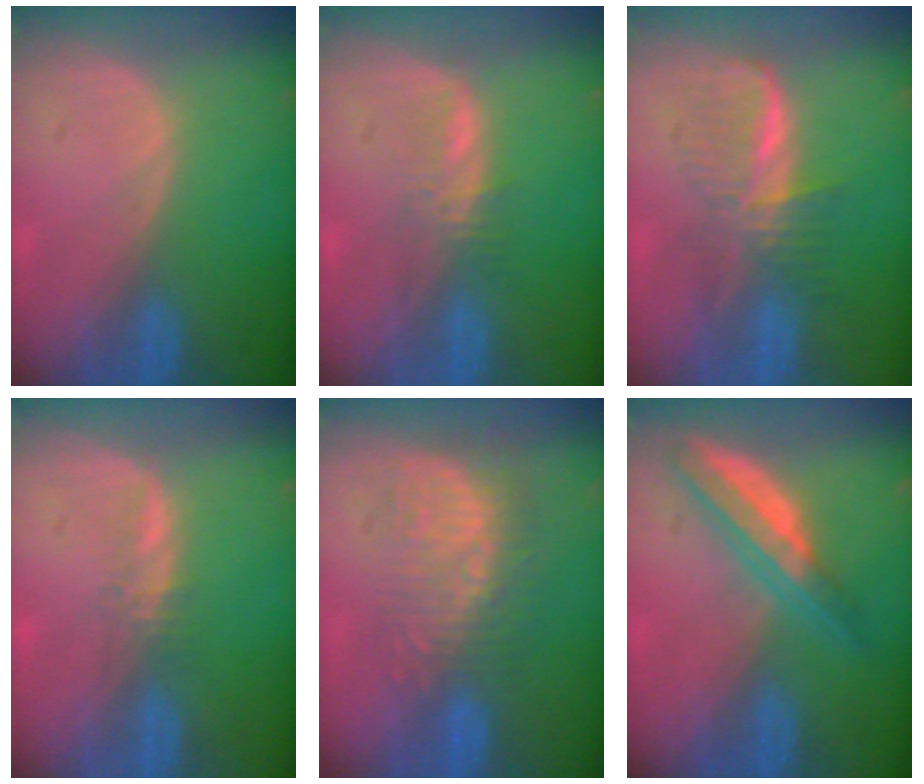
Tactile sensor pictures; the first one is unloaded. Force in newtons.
{"total": 2.9, "press": 2.9, "slide": 0.2}
{"total": 6.2, "press": 6.2, "slide": 0.7}
{"total": 1.6, "press": 1.5, "slide": 0.5}
{"total": 9.8, "press": 8.7, "slide": 4.5}
{"total": 6.4, "press": 5.6, "slide": 3.1}